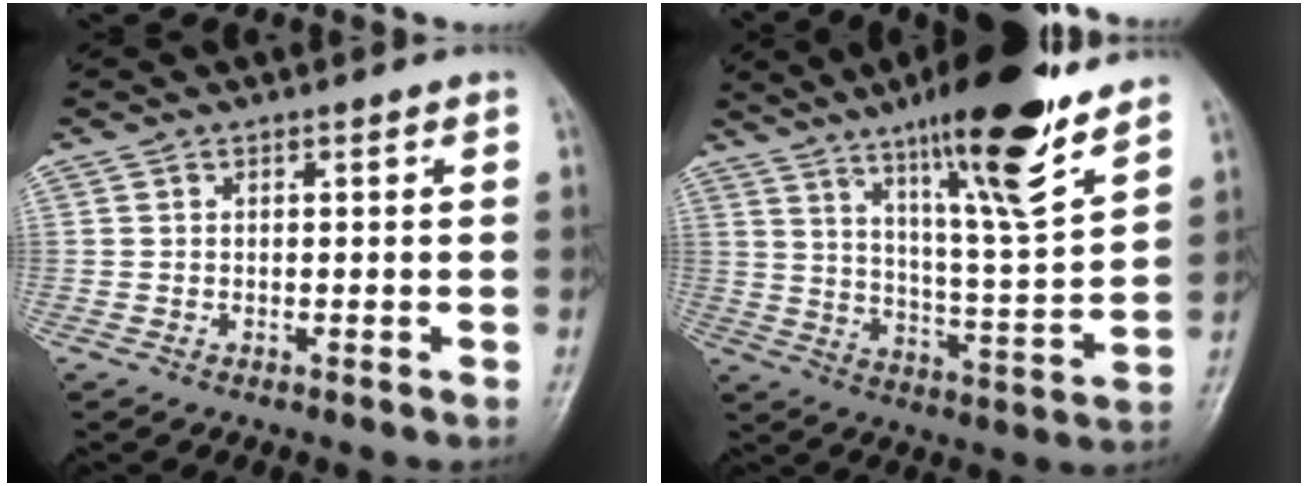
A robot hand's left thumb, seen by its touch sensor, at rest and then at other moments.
{"total": 19.3, "force": [12.9, 2.6, 14.1], "torque": [-0.204, -0.067, 0.206]}